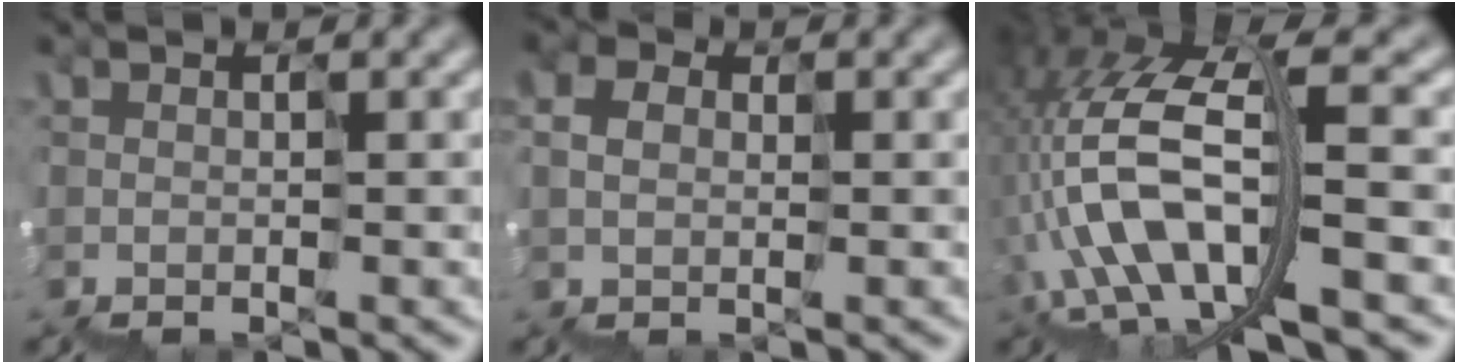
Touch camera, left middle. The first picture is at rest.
{"total": 0.9, "force": [0.7, 0.6, -0.3], "torque": [-0.013, 0.014, 0.010]}
{"total": 10.2, "force": [-2.8, 4.0, 9.0], "torque": [-0.211, 0.023, -0.052]}